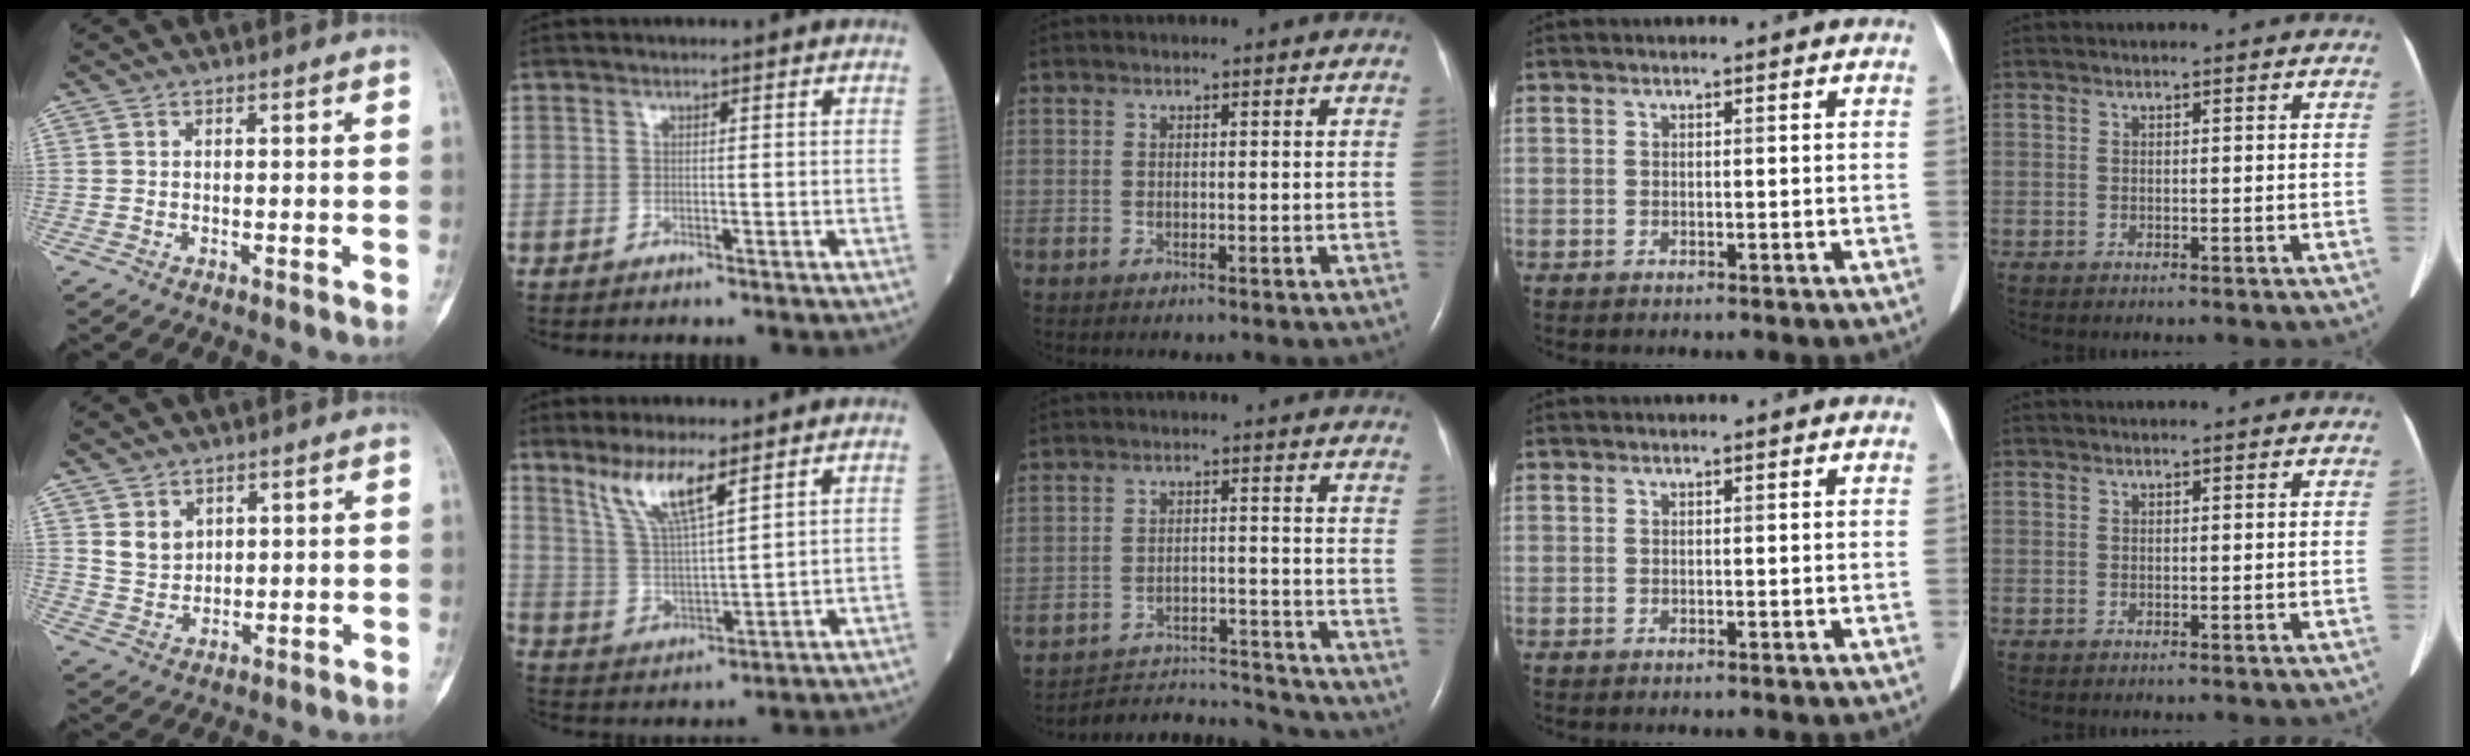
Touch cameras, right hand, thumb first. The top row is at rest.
{"thumb": {"total": 4.5, "force": [2.2, 3.5, 1.8], "torque": [-0.015, -0.021, 0.051]}, "index": {"total": 8.5, "force": [5.6, 1.1, 6.3], "torque": [-0.129, -0.003, 0.113]}, "middle": {"total": 11.0, "force": [-11.0, 0.1, -0.6], "torque": [0.004, 0.016, -0.166]}}